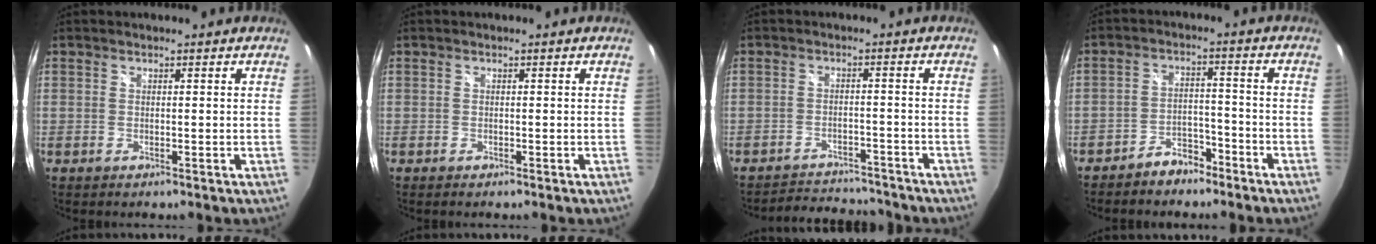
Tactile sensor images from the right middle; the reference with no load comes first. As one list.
[{"total": 0.0}, {"total": 9.8, "force": [-9.2, 2.5, 2.1], "torque": [-0.055, 0.013, -0.126]}, {"total": 5.4, "force": [-4.5, 2.4, 1.7], "torque": [-0.046, 0.018, -0.068]}]